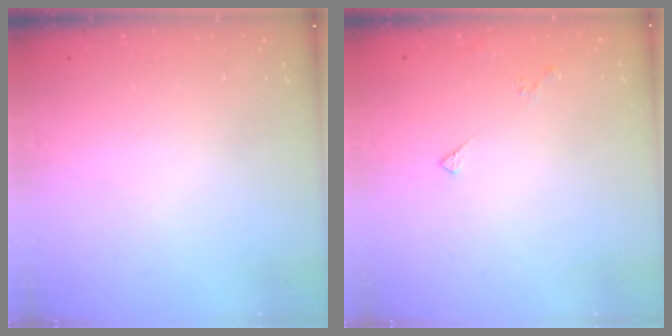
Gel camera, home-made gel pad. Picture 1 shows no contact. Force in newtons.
{"total": 2.5, "press": 2.4, "slide": 0.5}